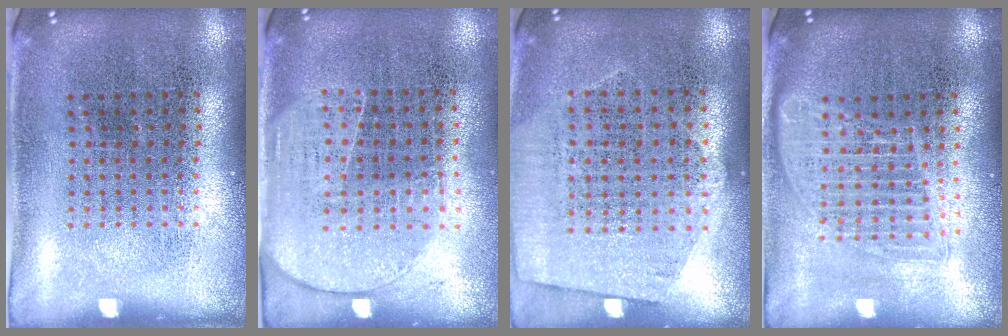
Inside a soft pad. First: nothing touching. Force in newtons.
{"total": 1.8, "press": 1.5, "slide": 0.9}
{"total": 1.2, "press": 1.0, "slide": 0.7}
{"total": 1.6, "press": 1.4, "slide": 0.8}